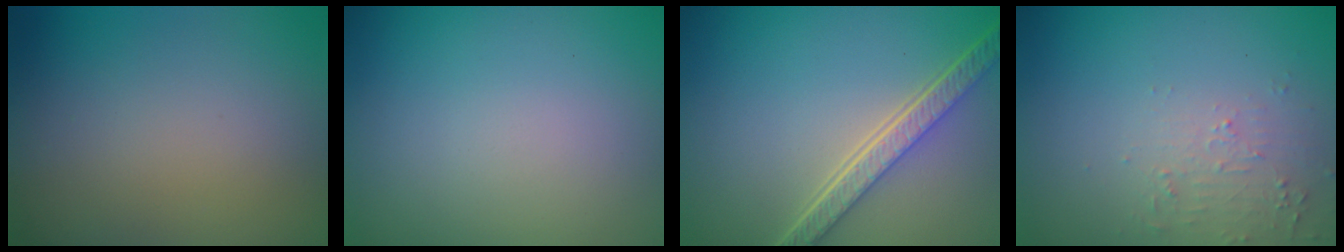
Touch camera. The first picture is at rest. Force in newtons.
{"total": 0.0}
{"total": 5.0, "press": 3.7, "slide": 3.3}
{"total": 2.1, "press": 2.0, "slide": 0.5}